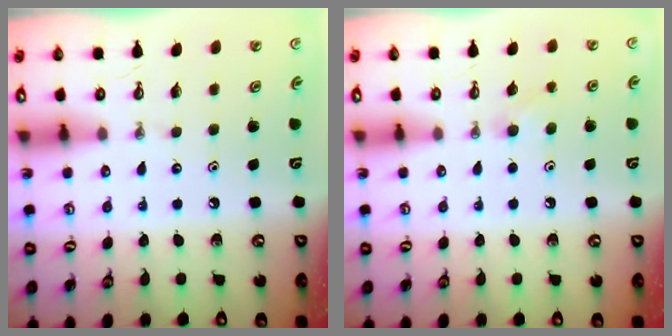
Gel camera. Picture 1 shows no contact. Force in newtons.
{"total": 6.9, "press": 5.6, "slide": 4.0}